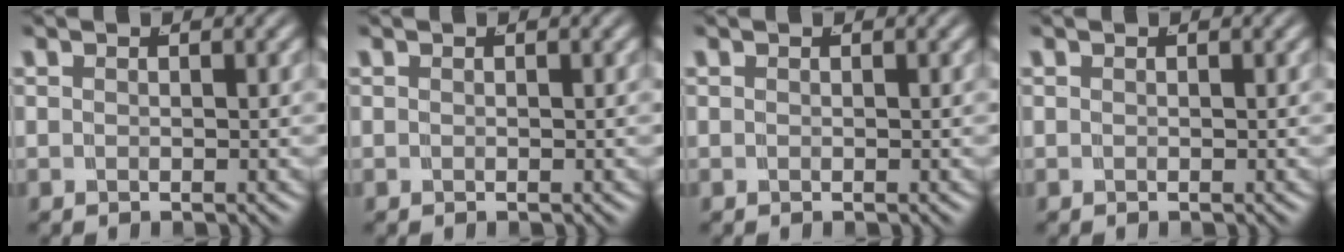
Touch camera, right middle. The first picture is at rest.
{"total": 0.0}
{"total": 0.0}
{"total": 0.0}